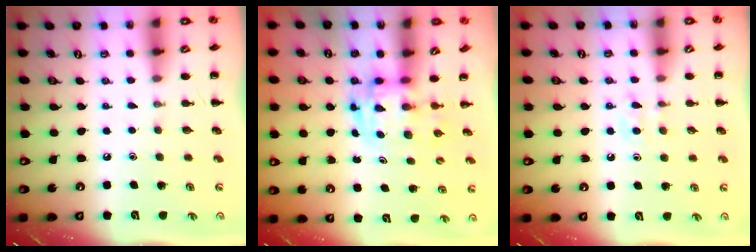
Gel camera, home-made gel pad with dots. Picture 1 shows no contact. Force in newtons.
{"total": 2.9, "press": 2.9, "slide": 0.5}
{"total": 4.9, "press": 4.7, "slide": 1.4}